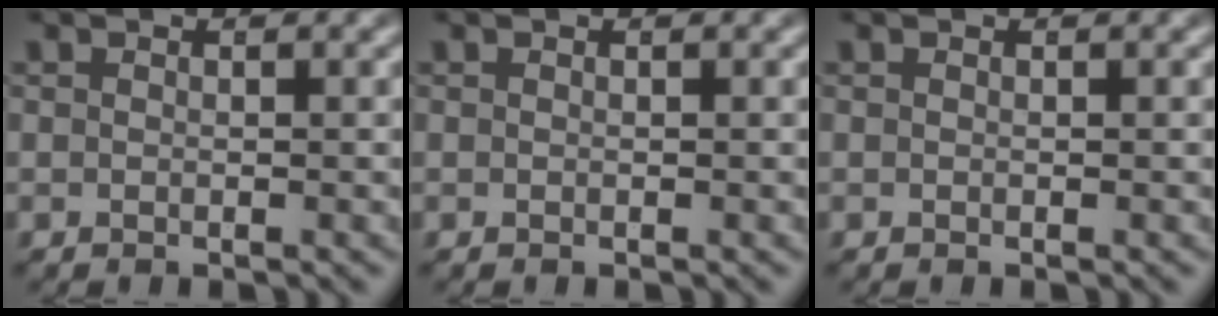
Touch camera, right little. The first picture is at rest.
{"total": 0.0}
{"total": 0.0}